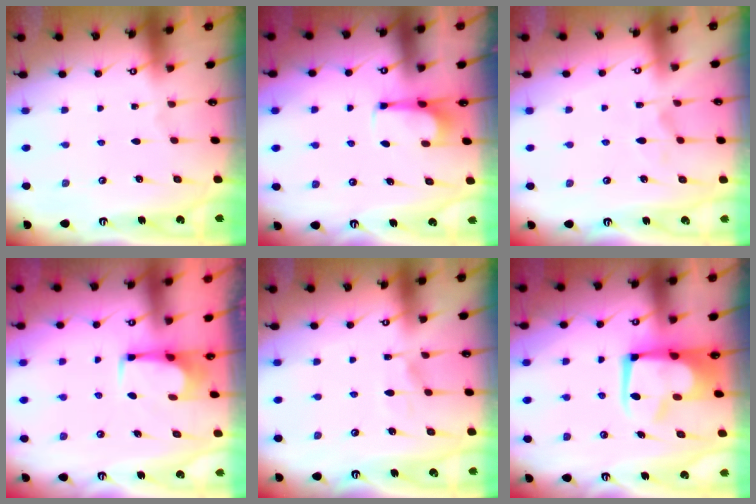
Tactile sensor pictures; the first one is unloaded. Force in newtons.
{"total": 4.9, "press": 4.9, "slide": 0.6}
{"total": 5.0, "press": 4.8, "slide": 1.4}
{"total": 2.6, "press": 2.6, "slide": 0.4}
{"total": 6.1, "press": 6.1, "slide": 0.7}
{"total": 5.2, "press": 5.0, "slide": 1.2}